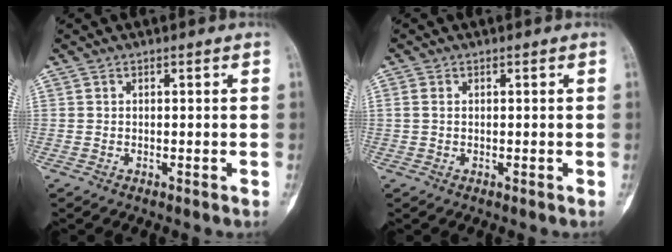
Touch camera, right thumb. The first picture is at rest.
{"total": 1.3, "force": [0.2, 0.9, 1.0], "torque": [-0.024, 0.001, 0.004]}